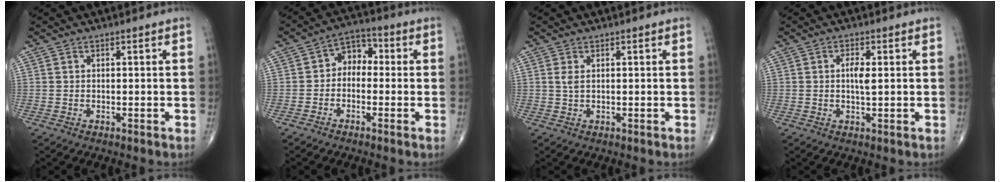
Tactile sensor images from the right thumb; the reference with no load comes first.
{"total": 5.8, "force": [-0.5, 4.4, 3.8], "torque": [-0.032, 0.029, -0.027]}
{"total": 1.5, "force": [0.5, 0.6, 1.2], "torque": [-0.029, 0.003, 0.015]}
{"total": 3.0, "force": [0.4, 0.9, 2.8], "torque": [-0.050, -0.001, 0.005]}